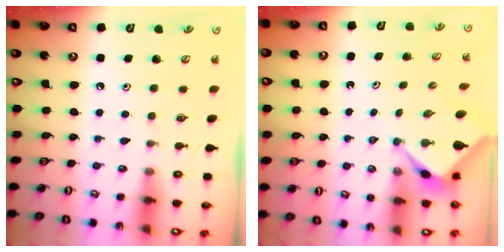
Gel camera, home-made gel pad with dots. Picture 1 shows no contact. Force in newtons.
{"total": 2.4, "press": 2.4, "slide": 0.3}